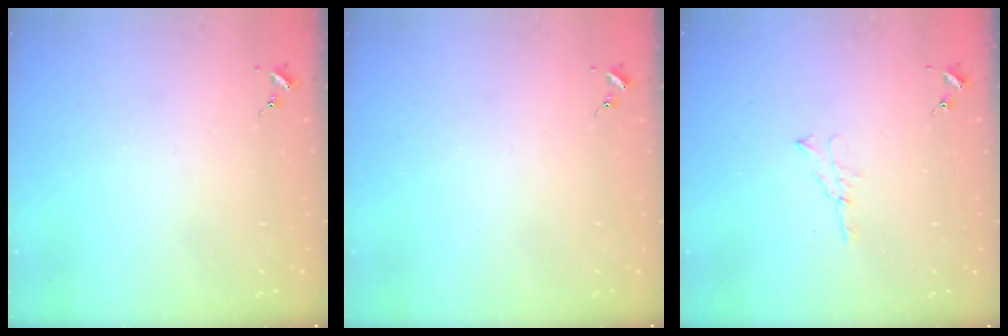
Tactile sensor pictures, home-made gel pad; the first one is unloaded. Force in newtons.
{"total": 0.0}
{"total": 3.9, "press": 3.9, "slide": 0.4}